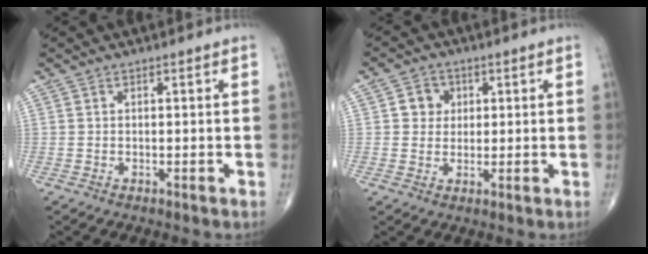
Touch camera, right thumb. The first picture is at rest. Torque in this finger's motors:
{"motor_torque": [0.43, 0.72, 0.29, 0.20, -0.03]}